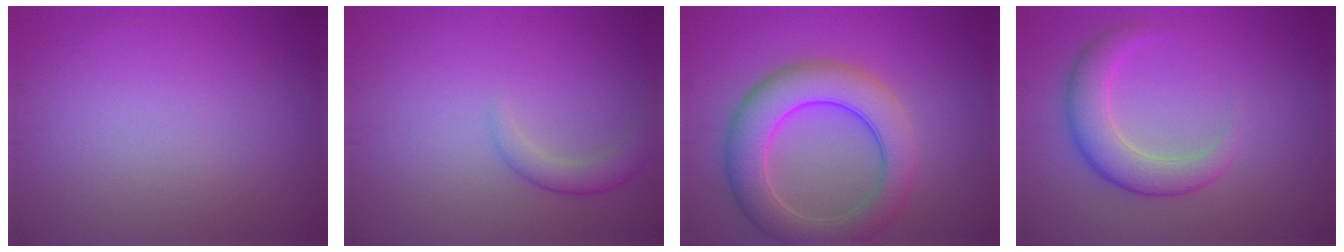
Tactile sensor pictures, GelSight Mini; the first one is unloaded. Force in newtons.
{"total": 2.3, "press": 2.3, "slide": 0.1}
{"total": 7.6, "press": 7.6, "slide": 0.5}
{"total": 4.5, "press": 4.5, "slide": 0.2}